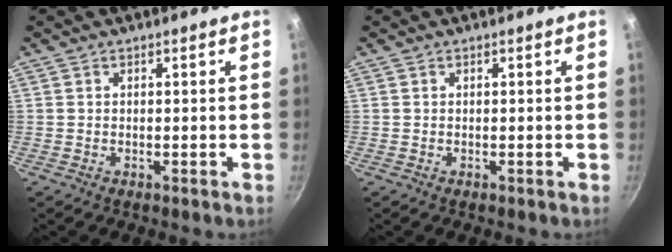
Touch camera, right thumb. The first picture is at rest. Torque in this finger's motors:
{"motor_torque": [-0.01, -0.12, 0.20, 0.07, 0.01]}